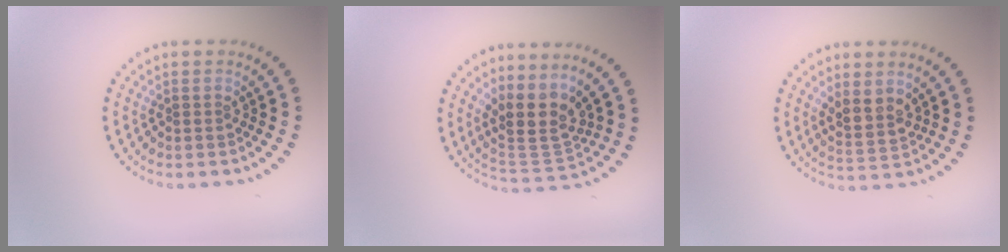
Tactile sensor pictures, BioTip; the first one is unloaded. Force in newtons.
{"total": 4.2, "press": 3.2, "slide": 2.7}
{"total": 2.4, "press": 2.2, "slide": 1.1}